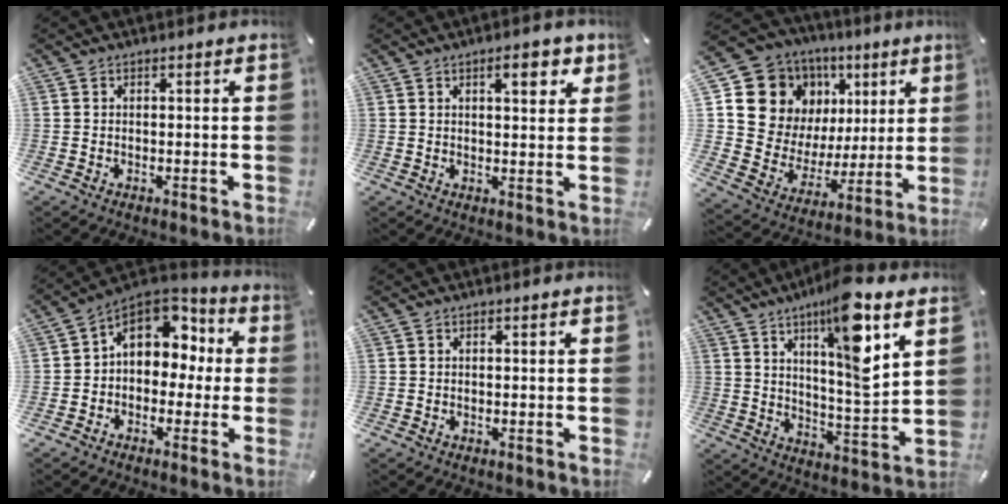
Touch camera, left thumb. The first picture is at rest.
{"total": 6.0, "force": [3.1, 2.1, 4.8], "torque": [-0.060, -0.009, 0.044]}
{"total": 13.6, "force": [6.8, 11.3, 3.4], "torque": [-0.061, -0.058, 0.134]}
{"total": 10.6, "force": [2.6, 8.5, 5.9], "torque": [-0.090, -0.011, 0.050]}
{"total": 0.0}
{"total": 15.0, "force": [8.2, 3.3, 12.2], "torque": [-0.191, -0.044, 0.129]}